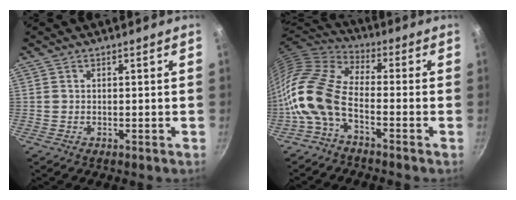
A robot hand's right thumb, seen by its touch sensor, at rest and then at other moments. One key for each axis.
{"total": 13.0, "fx": -4.2, "fy": 6.5, "fz": 10.4, "tx": -0.217, "ty": 0.038, "tz": -0.104}